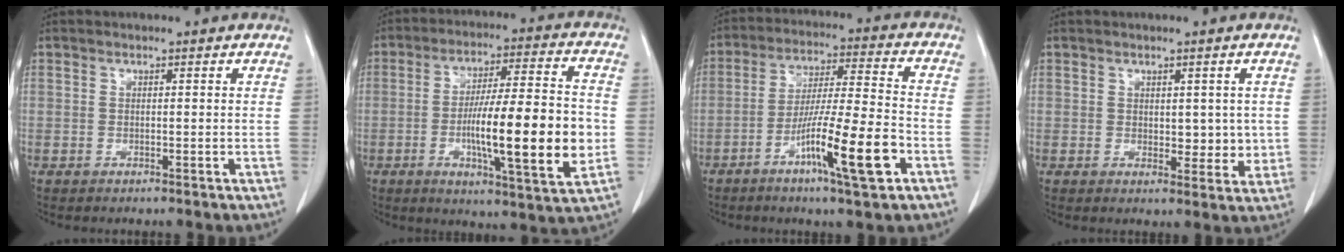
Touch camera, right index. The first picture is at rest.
{"total": 17.3, "force": [-2.9, 1.6, 17.0], "torque": [-0.276, -0.003, -0.044]}
{"total": 13.2, "force": [-5.8, 0.2, 11.8], "torque": [-0.208, -0.010, -0.099]}
{"total": 4.0, "force": [0.5, 2.5, 3.1], "torque": [-0.027, -0.007, 0.013]}